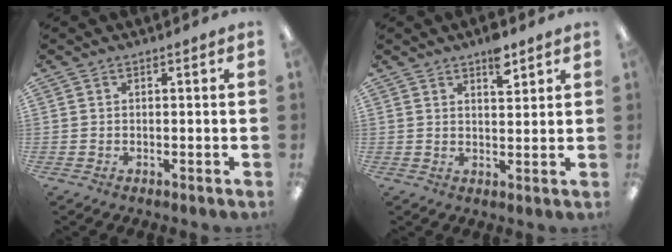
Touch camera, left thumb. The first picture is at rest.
{"total": 5.9, "force": [4.0, 2.4, 3.6], "torque": [-0.040, -0.023, 0.063]}